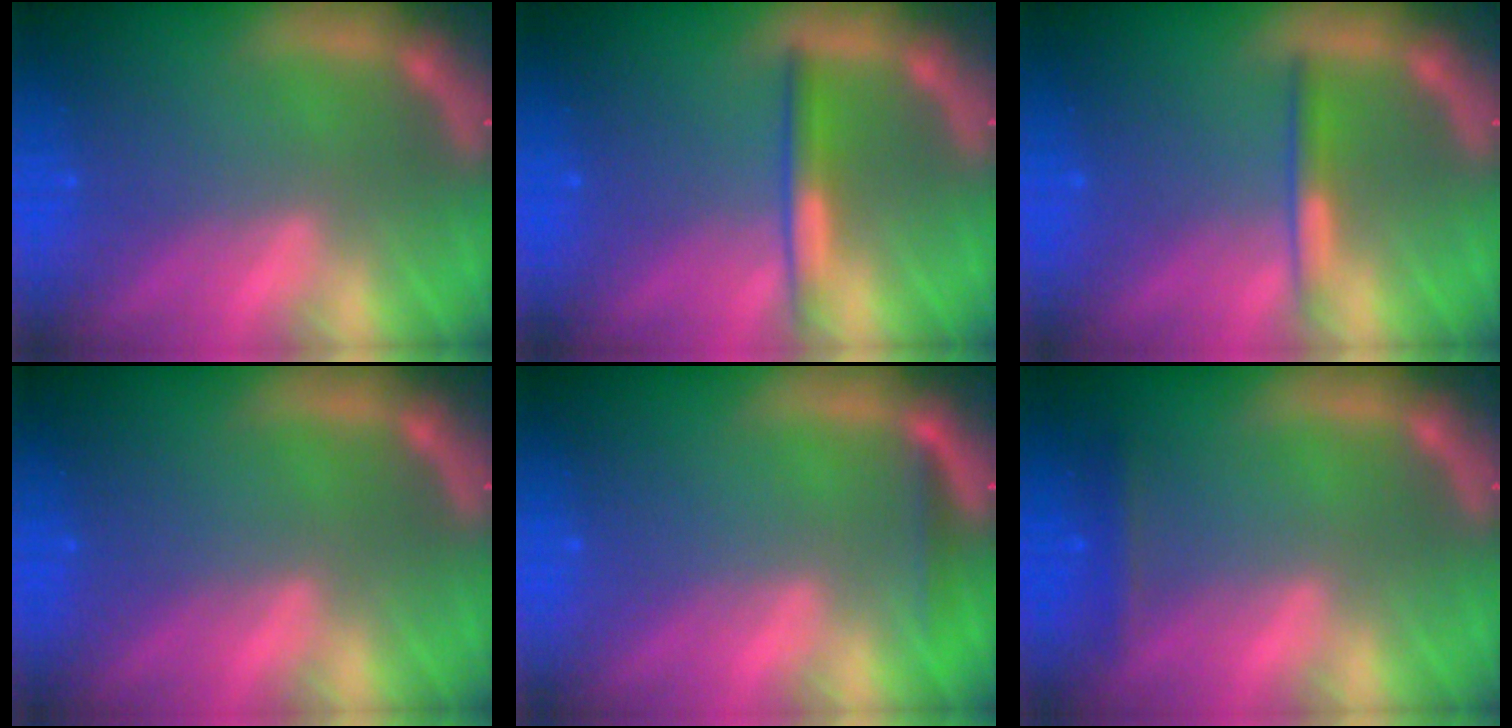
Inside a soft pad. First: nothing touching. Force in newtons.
{"total": 2.5}
{"total": 2.0}
{"total": 0.0}
{"total": 1.4}
{"total": 1.4}